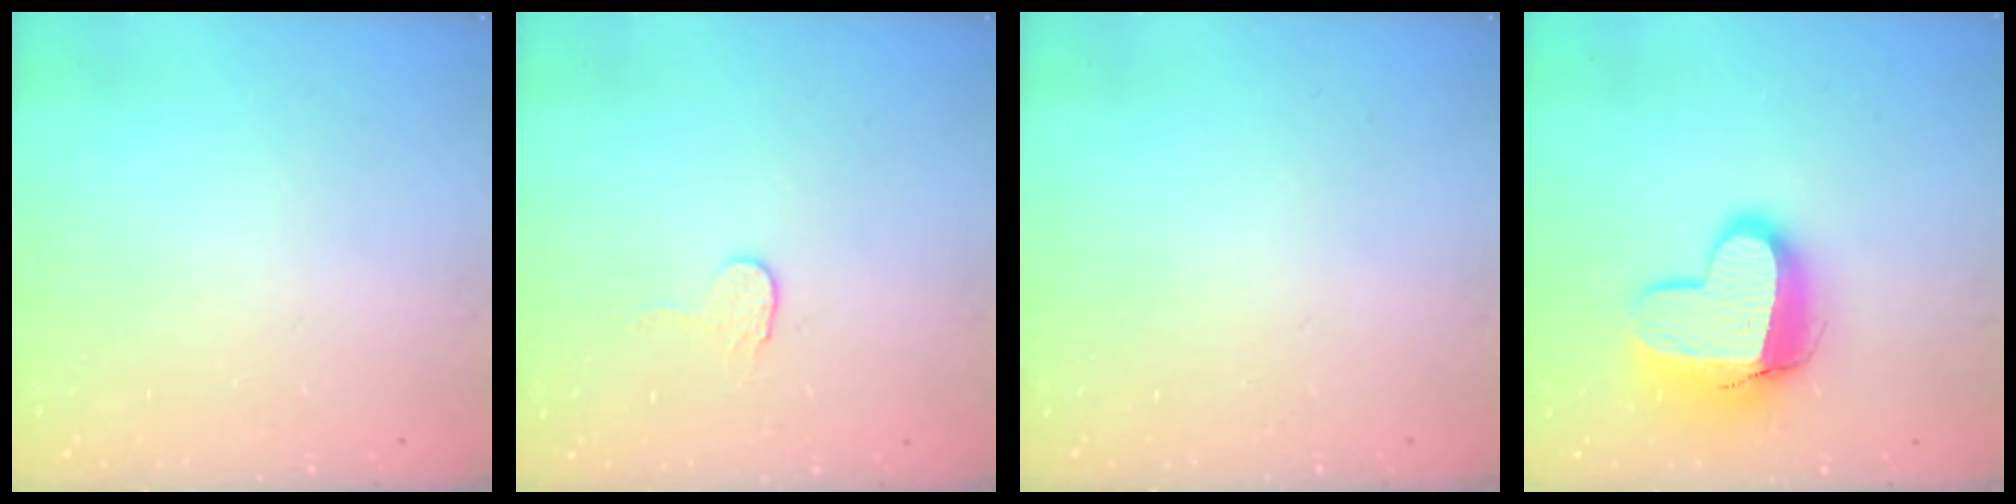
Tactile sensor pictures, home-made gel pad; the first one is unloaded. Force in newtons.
{"total": 3.2, "press": 3.2, "slide": 0.3}
{"total": 0.0}
{"total": 12.7, "press": 12.7, "slide": 1.4}